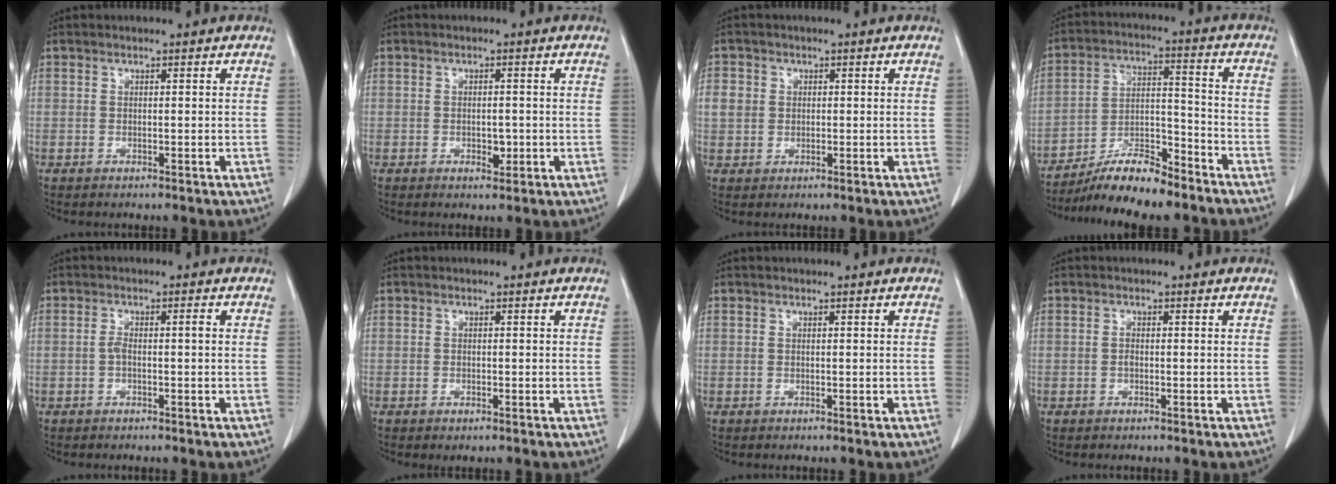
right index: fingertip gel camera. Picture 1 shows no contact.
{"total": 2.1, "force": [-0.5, 1.1, 1.7], "torque": [-0.026, 0.001, -0.002]}
{"total": 3.6, "force": [0.6, 3.3, 1.3], "torque": [-0.023, 0.012, 0.014]}
{"total": 11.3, "force": [-9.6, 1.8, 5.7], "torque": [-0.094, 0.007, -0.169]}
{"total": 2.0, "force": [-0.3, 0.4, 1.9], "torque": [-0.035, 0.005, -0.006]}
{"total": 0.6, "force": [-0.4, 0.3, 0.4], "torque": [-0.006, -0.001, -0.003]}
{"total": 0.0}
{"total": 0.6, "force": [-0.2, 0.3, 0.5], "torque": [-0.011, 0.002, -0.005]}